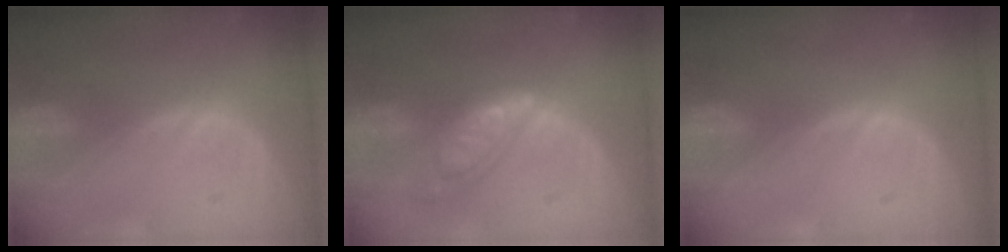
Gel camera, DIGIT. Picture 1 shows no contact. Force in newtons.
{"total": 6.7, "press": 6.7, "slide": 0.4}
{"total": 0.0}